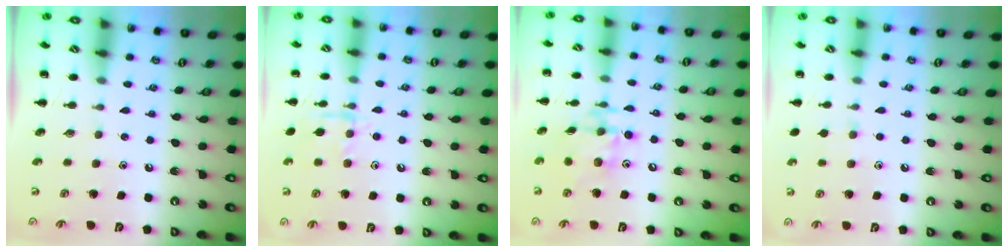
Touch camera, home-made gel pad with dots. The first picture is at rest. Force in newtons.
{"total": 9.1, "press": 9.1, "slide": 0.7}
{"total": 13.0, "press": 13.0, "slide": 1.6}
{"total": 5.3, "press": 4.9, "slide": 2.0}